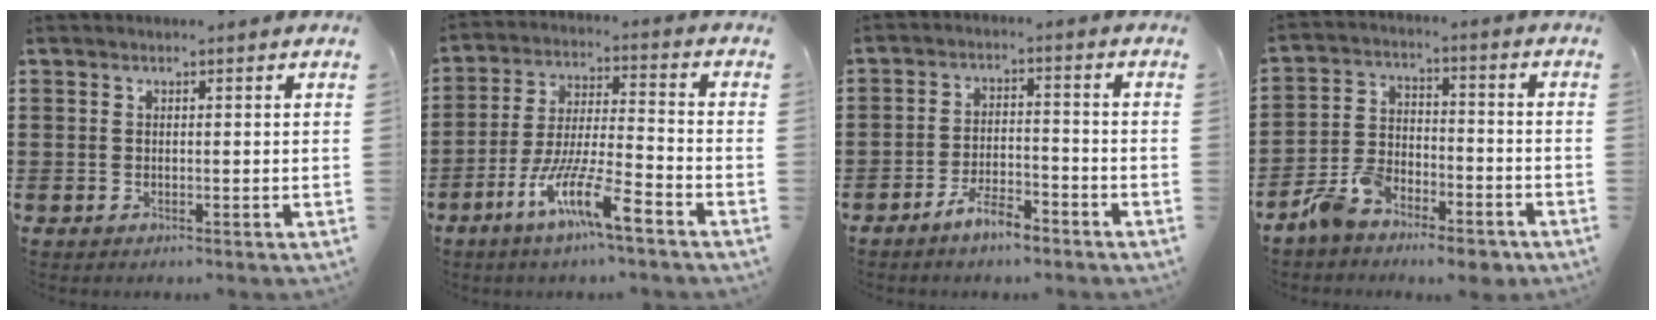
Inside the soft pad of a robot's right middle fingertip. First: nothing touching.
{"total": 10.9, "force": [-6.7, 1.5, 8.4], "torque": [-0.165, -0.001, -0.128]}
{"total": 5.3, "force": [-4.3, 1.3, 2.7], "torque": [-0.059, 0.004, -0.086]}
{"total": 7.1, "force": [-6.2, 2.3, 2.6], "torque": [-0.066, 0.013, -0.124]}